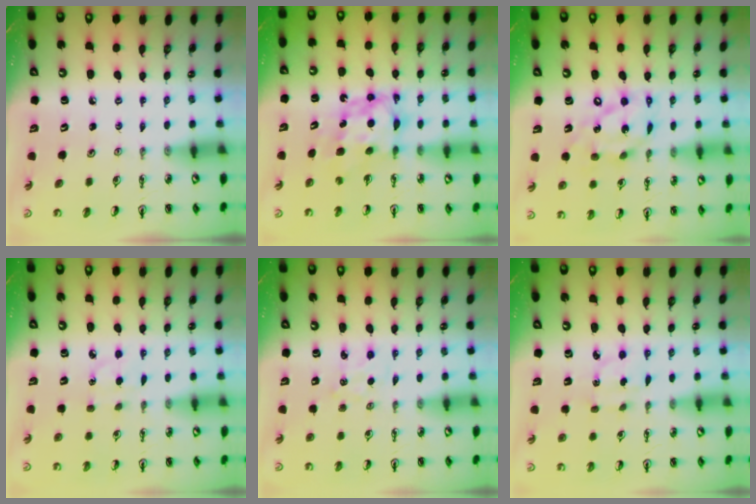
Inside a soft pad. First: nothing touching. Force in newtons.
{"total": 6.8, "press": 6.8, "slide": 0.2}
{"total": 13.4, "press": 13.4, "slide": 1.0}
{"total": 3.8, "press": 3.8, "slide": 0.4}
{"total": 2.5, "press": 2.5, "slide": 0.4}
{"total": 2.5, "press": 2.4, "slide": 0.5}